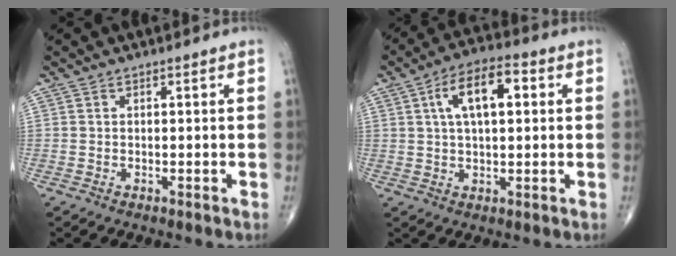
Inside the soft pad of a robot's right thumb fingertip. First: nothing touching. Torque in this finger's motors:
{"motor_torque": [0.12, 1.75, 0.83, 0.39, 0.08]}